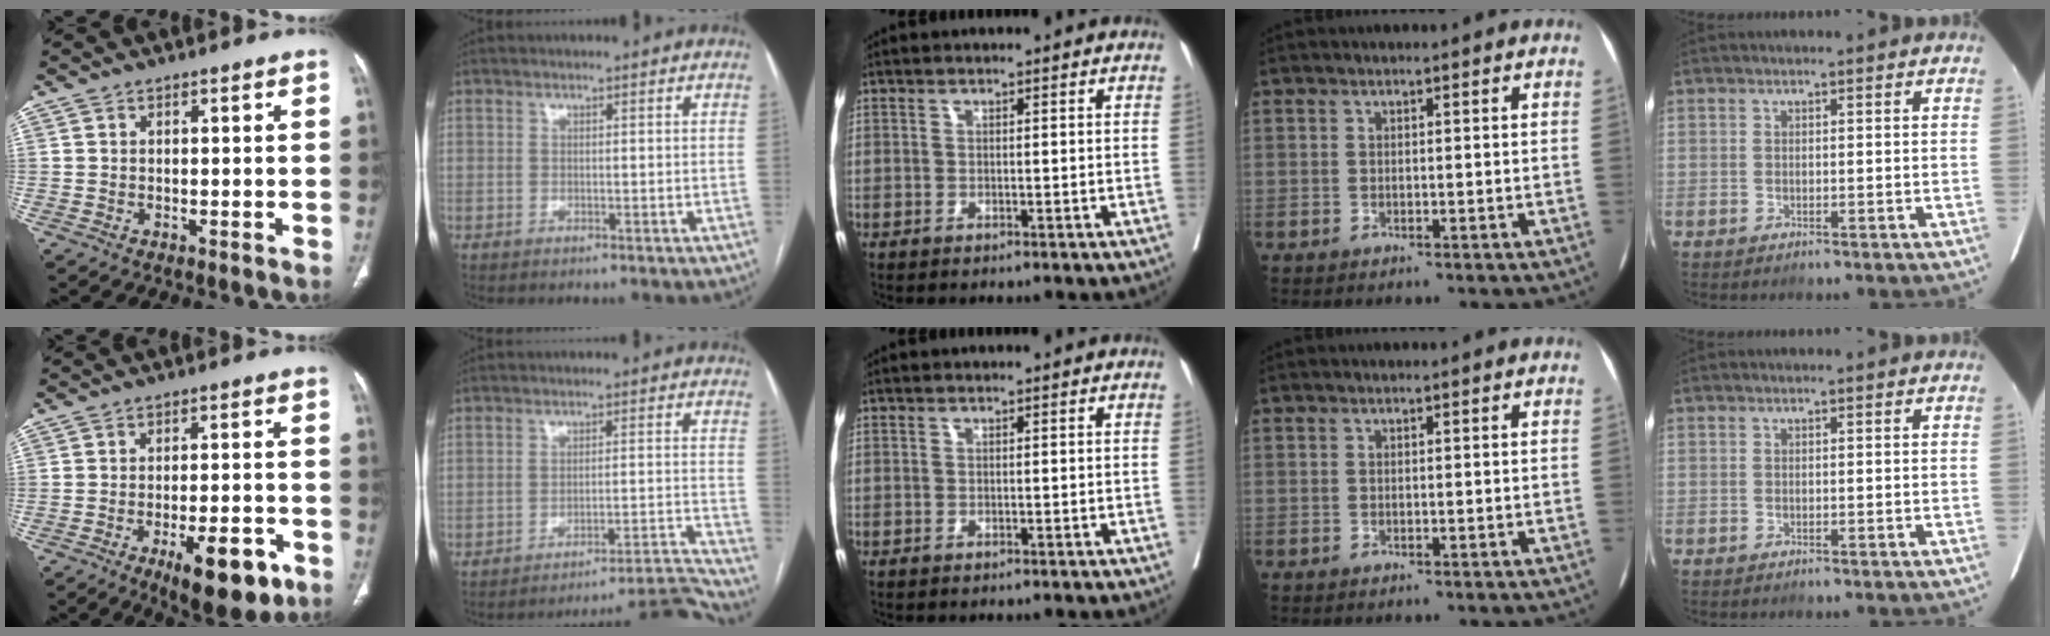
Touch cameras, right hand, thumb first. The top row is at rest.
{"thumb": {"total": 12.4, "force": [-6.1, 4.5, 9.8], "torque": [-0.124, 0.019, -0.079]}, "index": {"total": 14.2, "force": [-13.9, -2.6, 0.4], "torque": [0.021, 0.019, -0.186]}}